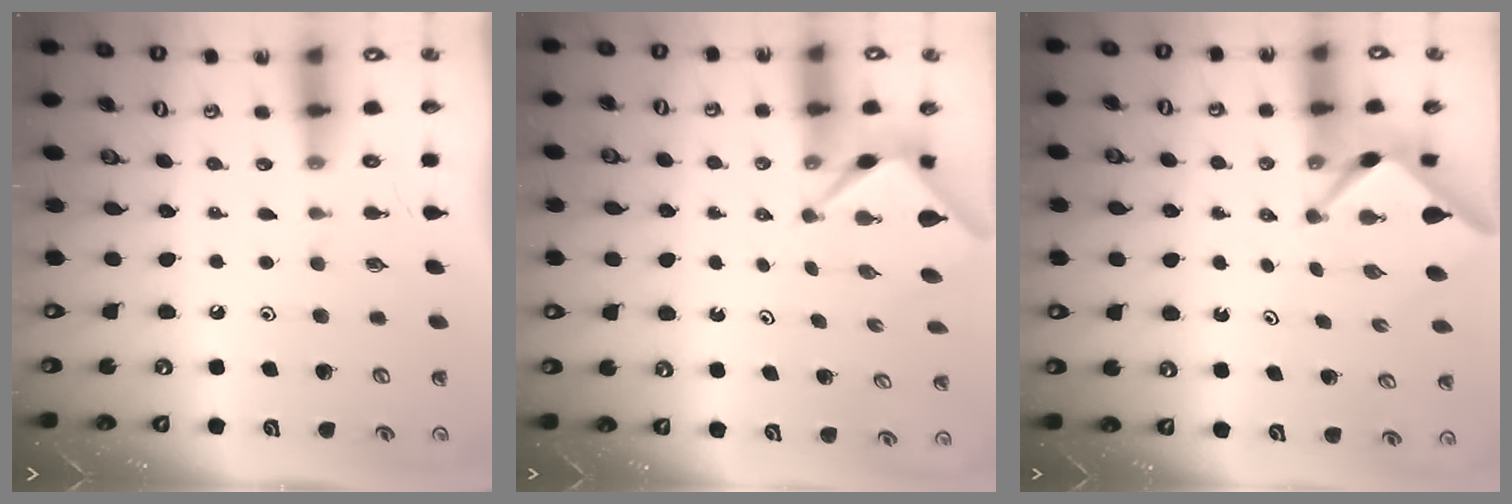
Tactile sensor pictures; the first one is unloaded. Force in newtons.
{"total": 2.7, "press": 2.7, "slide": 0.0}
{"total": 2.7, "press": 2.7, "slide": 0.3}